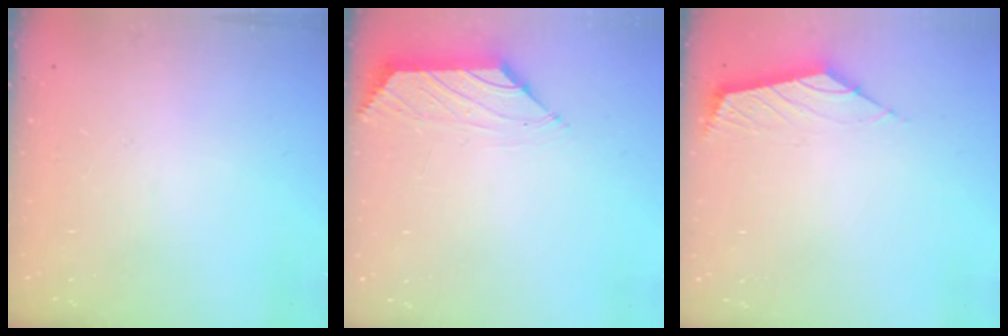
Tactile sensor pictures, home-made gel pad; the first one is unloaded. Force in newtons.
{"total": 0.8, "press": 0.7, "slide": 0.4}
{"total": 2.6, "press": 2.5, "slide": 0.7}